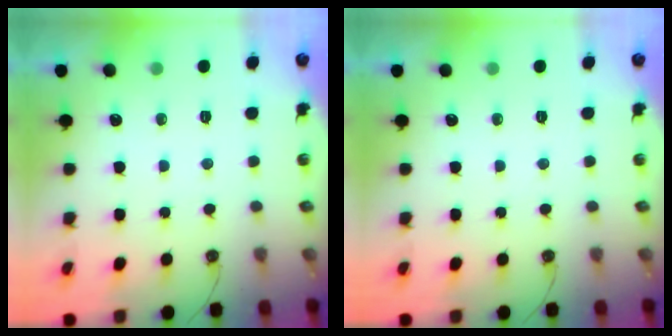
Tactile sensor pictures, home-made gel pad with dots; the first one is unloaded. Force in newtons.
{"total": 0.0}